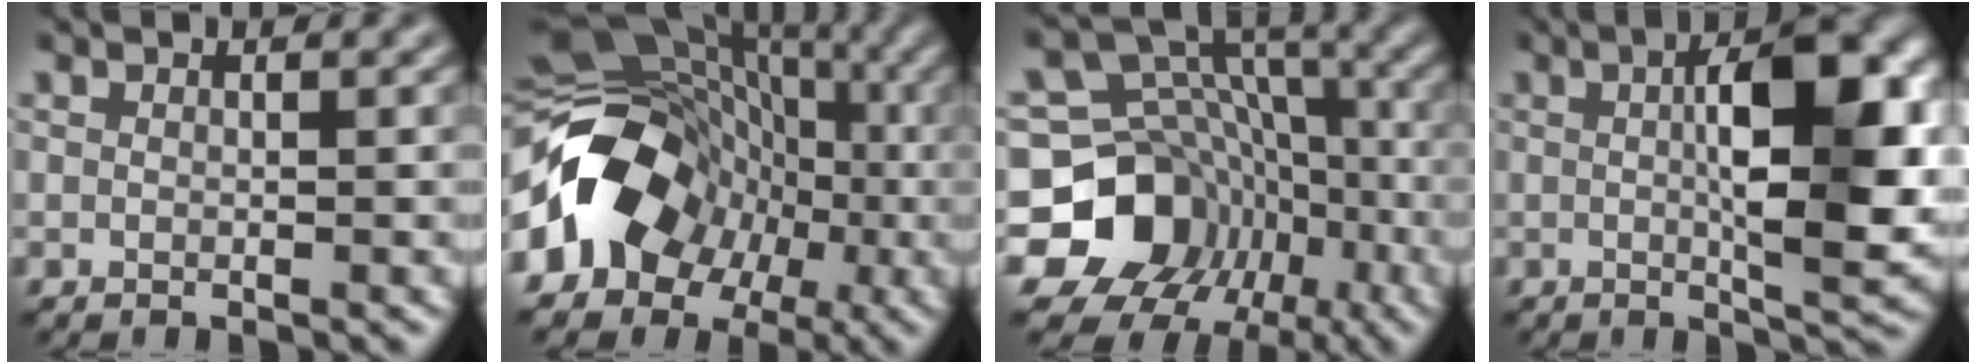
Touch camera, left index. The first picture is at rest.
{"total": 10.5, "force": [-2.8, 8.3, 5.7], "torque": [-0.101, 0.007, -0.062]}
{"total": 14.4, "force": [-4.8, 12.3, 5.6], "torque": [-0.109, 0.002, -0.098]}
{"total": 9.8, "force": [1.2, 2.5, 9.4], "torque": [-0.127, 0.005, 0.017]}